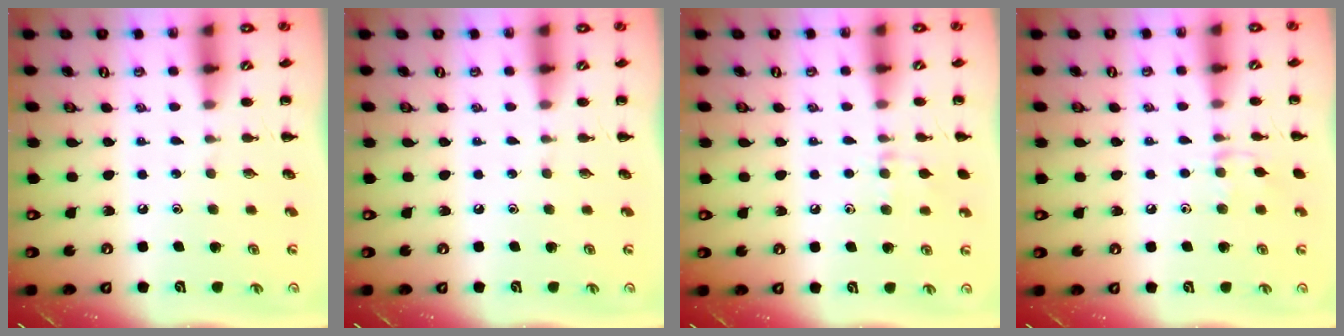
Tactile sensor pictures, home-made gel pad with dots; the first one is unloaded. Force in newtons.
{"total": 0.0}
{"total": 7.3, "press": 6.8, "slide": 2.7}
{"total": 7.5, "press": 7.3, "slide": 1.8}